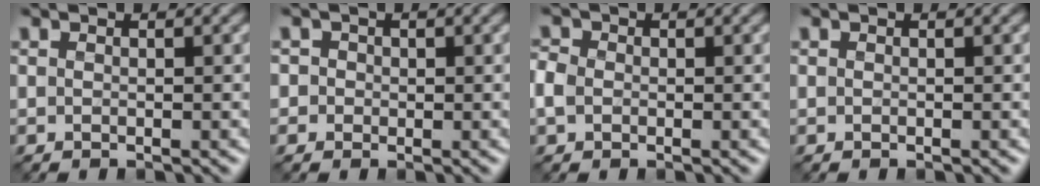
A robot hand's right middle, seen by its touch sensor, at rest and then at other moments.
{"total": 1.8, "force": [0.3, 1.7, 0.4], "torque": [0.016, 0.007, -0.010]}
{"total": 1.7, "force": [-0.2, 1.4, 1.0], "torque": [-0.017, 0.003, -0.013]}
{"total": 0.0}